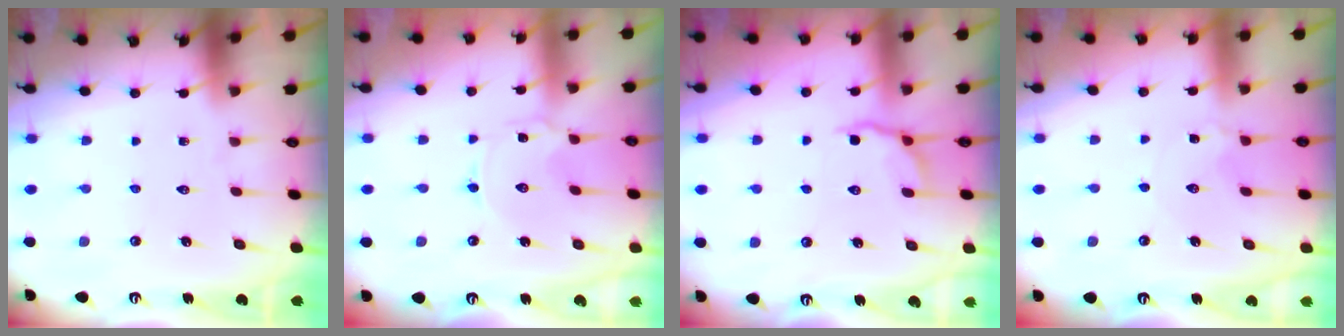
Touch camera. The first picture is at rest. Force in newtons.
{"total": 0.0}
{"total": 4.6, "press": 4.2, "slide": 1.8}
{"total": 2.3, "press": 2.3, "slide": 0.3}